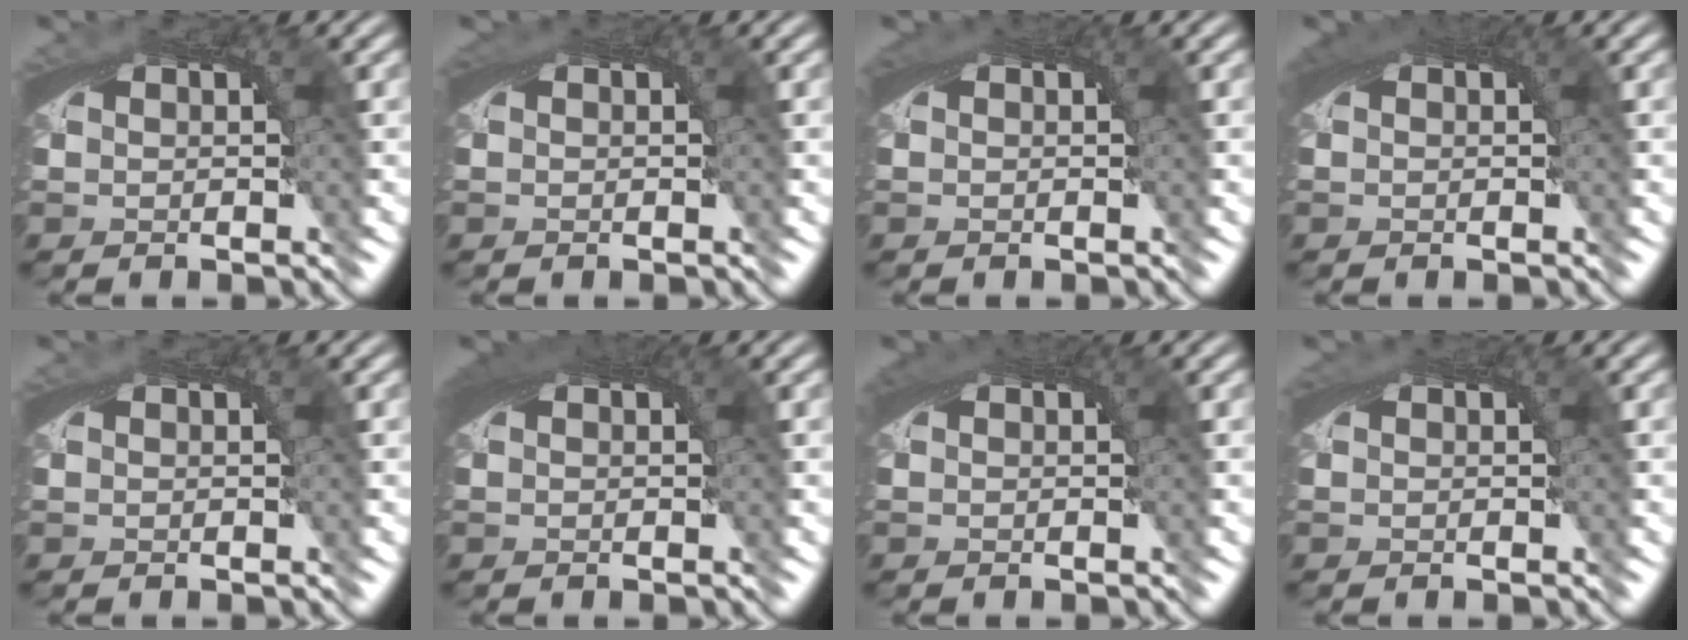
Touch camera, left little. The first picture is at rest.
{"total": 0.7, "force": [0.2, 0.0, 0.7], "torque": [-0.009, 0.000, 0.004]}
{"total": 1.0, "force": [0.3, 0.0, 0.9], "torque": [-0.012, 0.001, 0.006]}
{"total": 1.9, "force": [0.7, 0.3, 1.7], "torque": [-0.020, 0.005, 0.010]}
{"total": 0.0}
{"total": 2.5, "force": [0.9, 0.6, 2.3], "torque": [-0.027, 0.007, 0.012]}
{"total": 1.4, "force": [0.5, 0.1, 1.2], "torque": [-0.016, 0.002, 0.008]}
{"total": 0.7, "force": [0.2, 0.1, 0.7], "torque": [-0.009, 0.001, 0.004]}